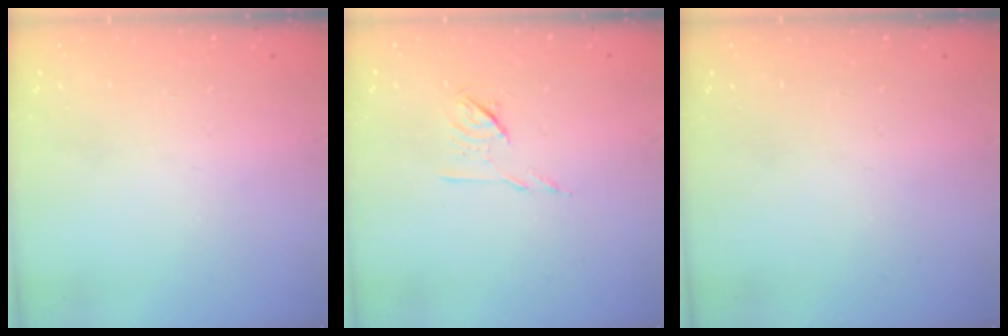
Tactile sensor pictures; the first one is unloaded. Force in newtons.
{"total": 6.4, "press": 6.3, "slide": 1.2}
{"total": 0.0}